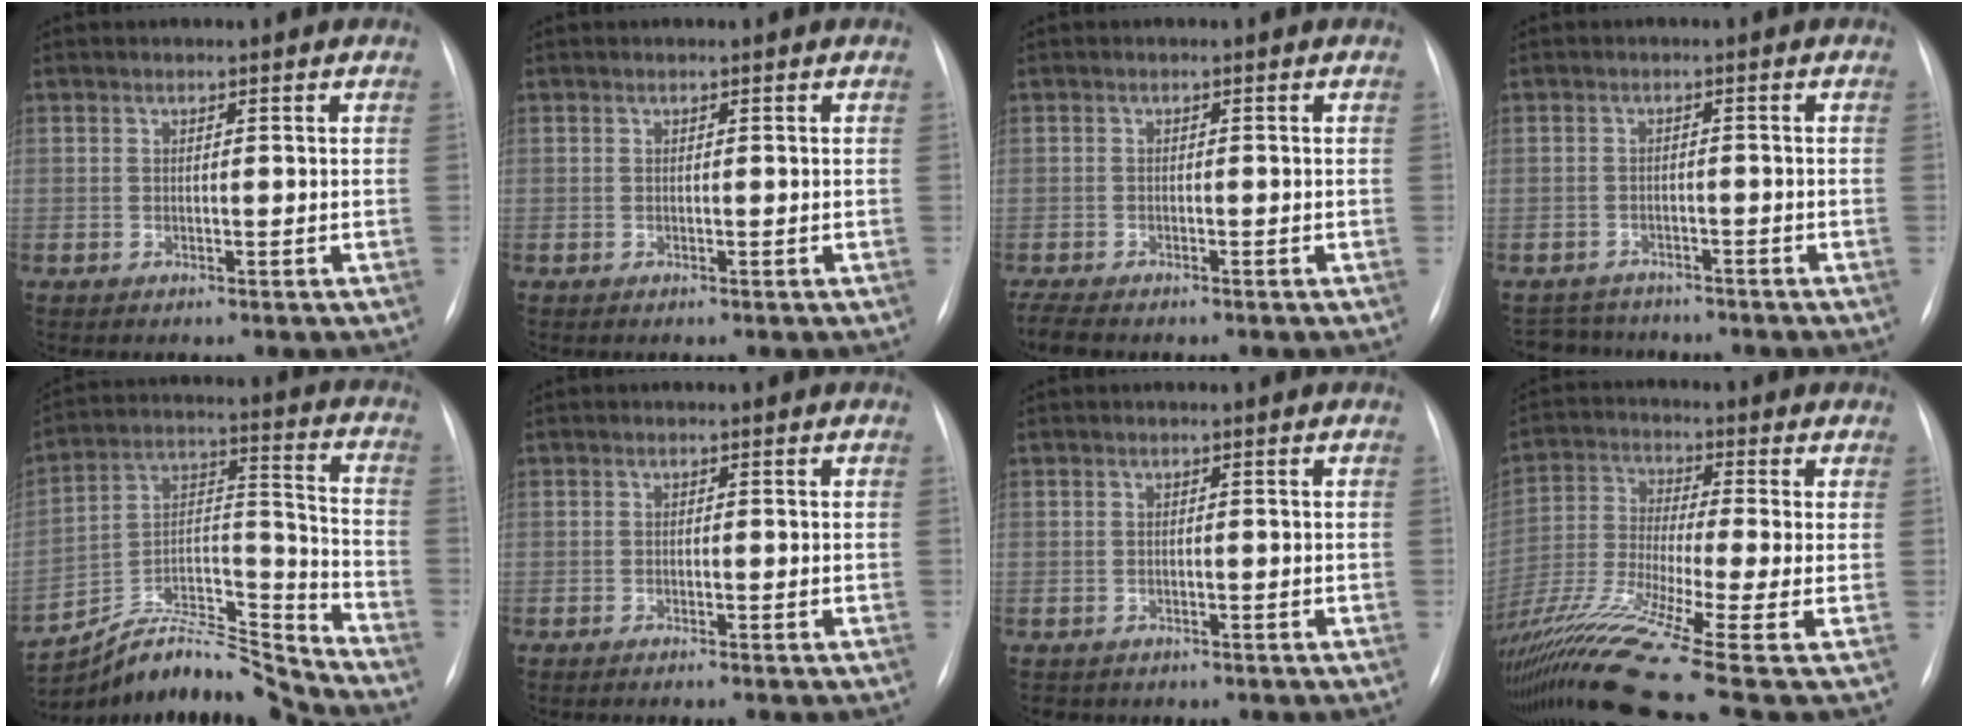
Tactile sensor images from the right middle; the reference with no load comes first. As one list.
[{"total": 0.0}, {"total": 3.7, "force": [-3.1, 1.0, 1.7], "torque": [-0.037, -0.011, -0.050]}, {"total": 5.1, "force": [-4.8, 1.9, -0.2], "torque": [0.005, 0.003, -0.072]}, {"total": 15.1, "force": [-15.0, -0.4, 0.9], "torque": [-0.011, 0.065, -0.267]}, {"total": 1.4, "force": [-1.2, -0.2, 0.8], "torque": [-0.011, -0.001, -0.015]}, {"total": 2.3, "force": [-1.9, 1.3, 0.2], "torque": [-0.008, 0.001, -0.024]}, {"total": 18.1, "force": [-11.9, -1.6, 13.6], "torque": [-0.279, -0.035, -0.218]}]